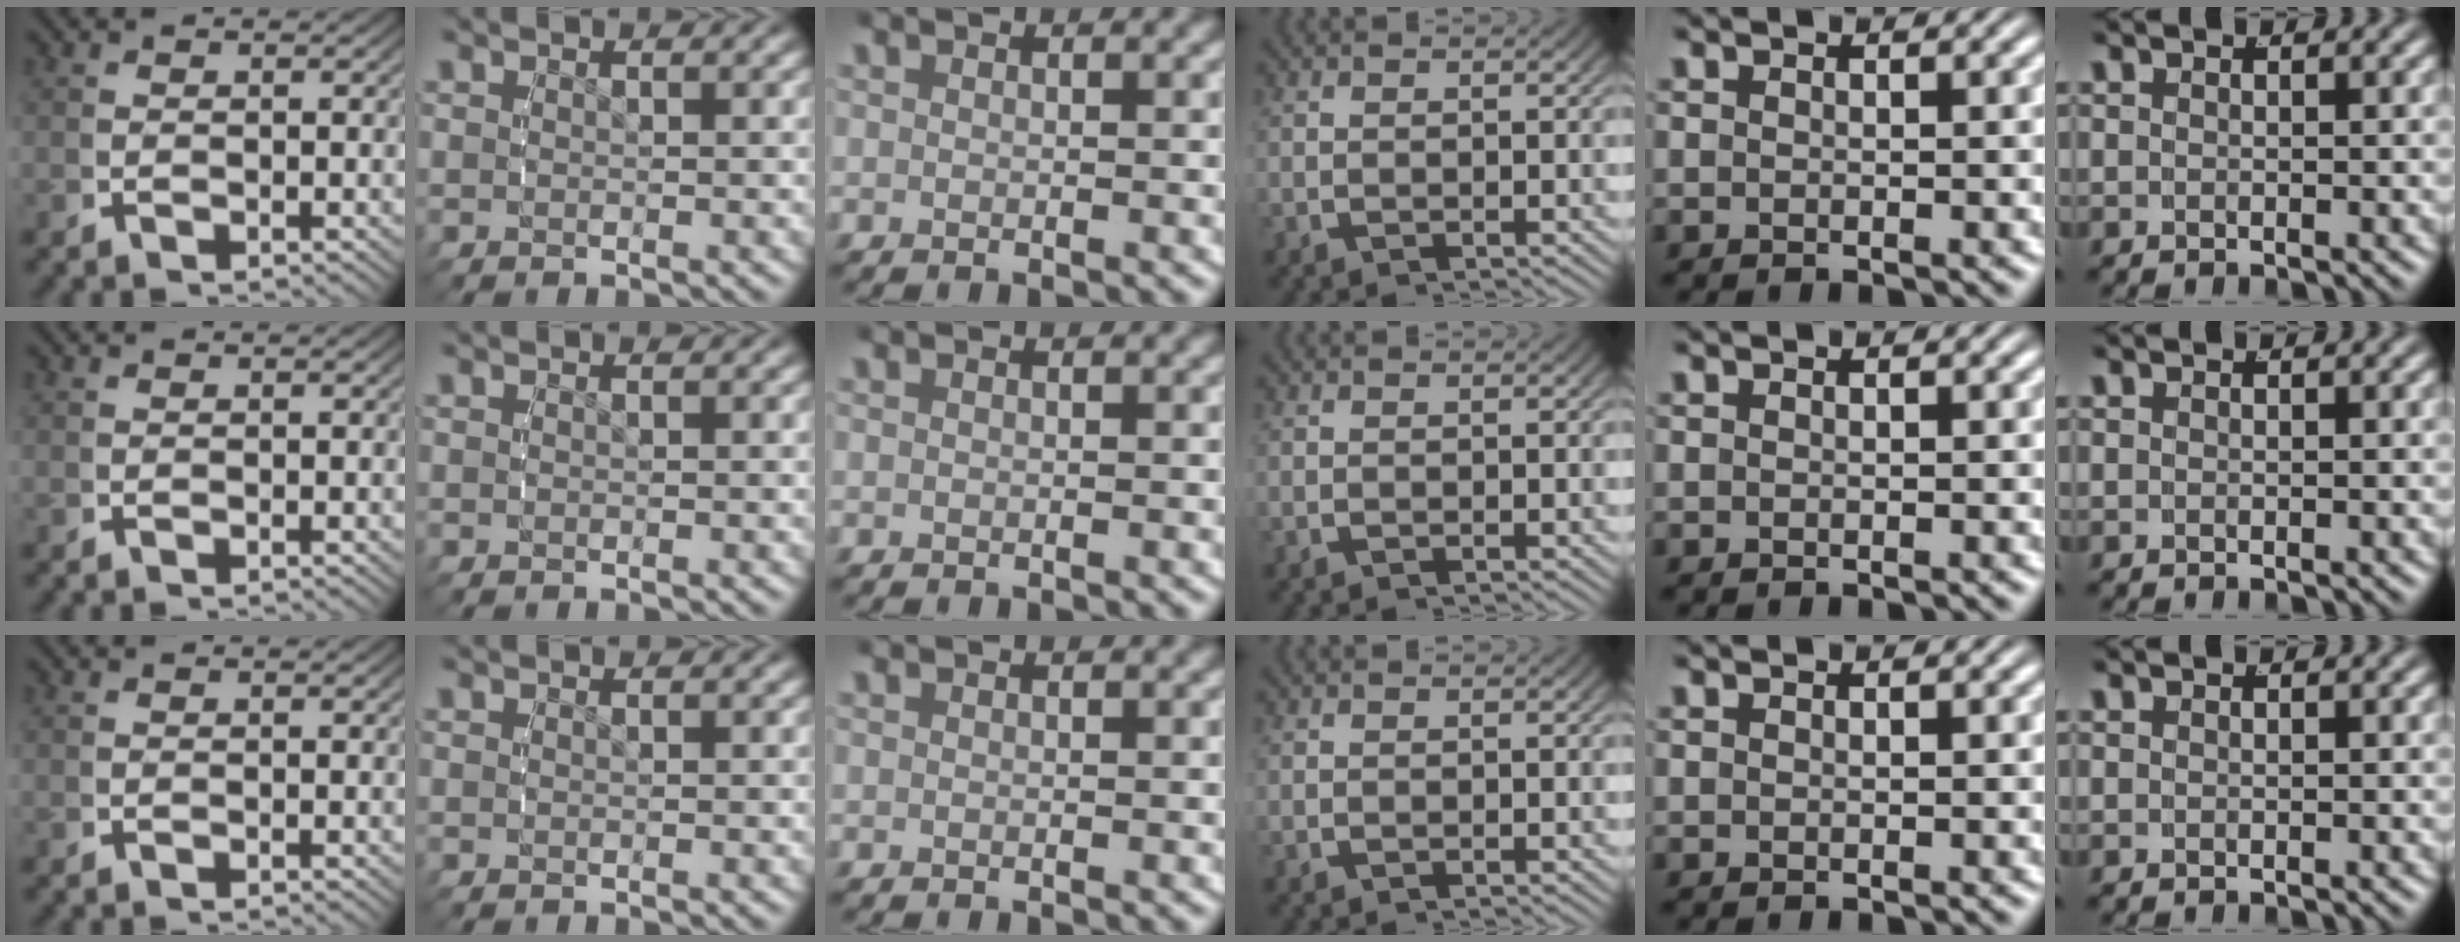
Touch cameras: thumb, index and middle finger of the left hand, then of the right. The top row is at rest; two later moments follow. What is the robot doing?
{"motion": "reach", "object": "air blower"}